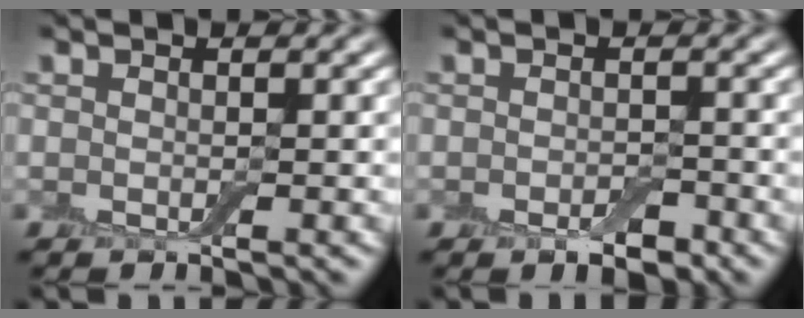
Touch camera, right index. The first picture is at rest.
{"total": 2.0, "force": [-1.0, 1.0, 1.3], "torque": [-0.020, -0.003, -0.017]}